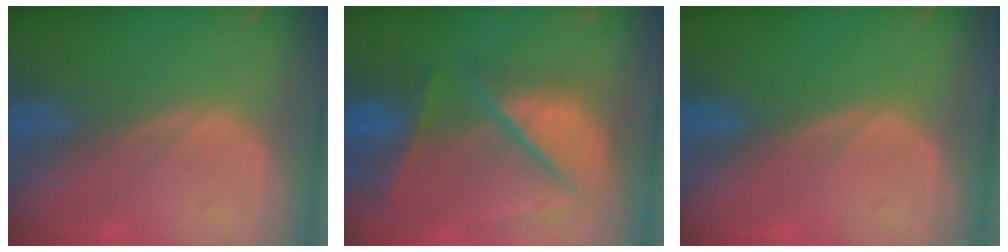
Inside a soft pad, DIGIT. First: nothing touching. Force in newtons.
{"total": 10.9, "press": 9.0, "slide": 6.1}
{"total": 0.0}